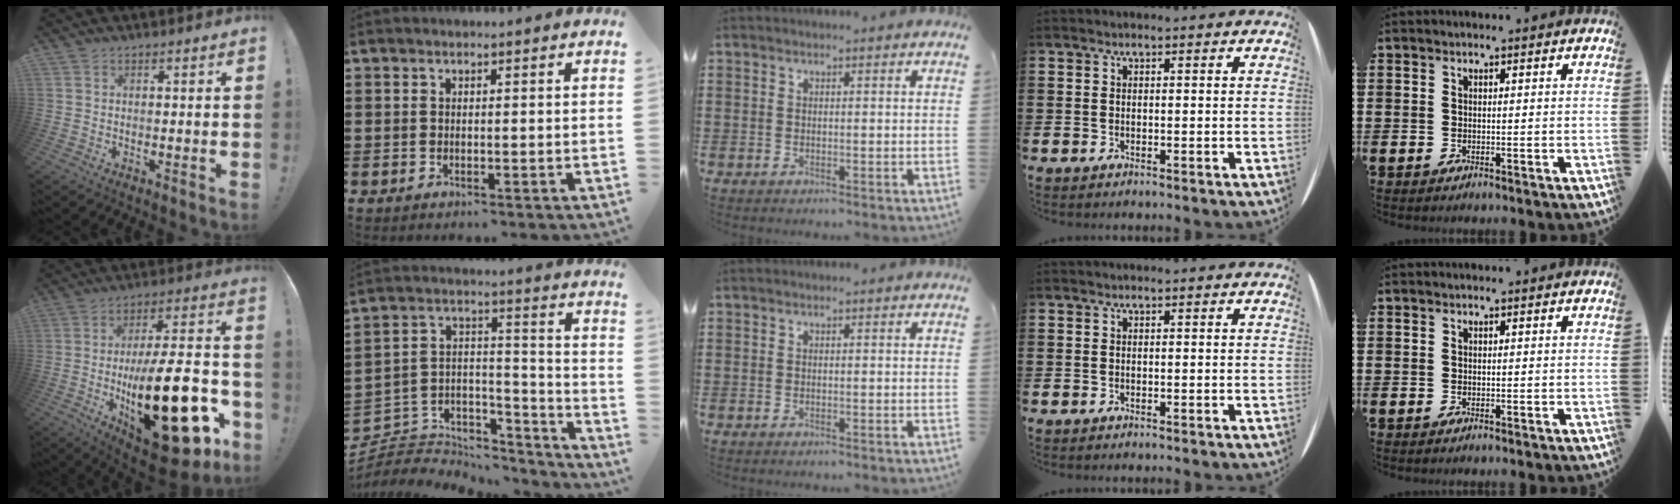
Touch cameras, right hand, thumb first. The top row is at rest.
{"thumb": {"total": 31.6, "force": [-7.9, 12.3, 28.0], "torque": [-0.451, 0.042, -0.111]}, "index": {"total": 4.4, "force": [-2.9, 3.2, 0.7], "torque": [-0.020, -0.003, -0.058]}}